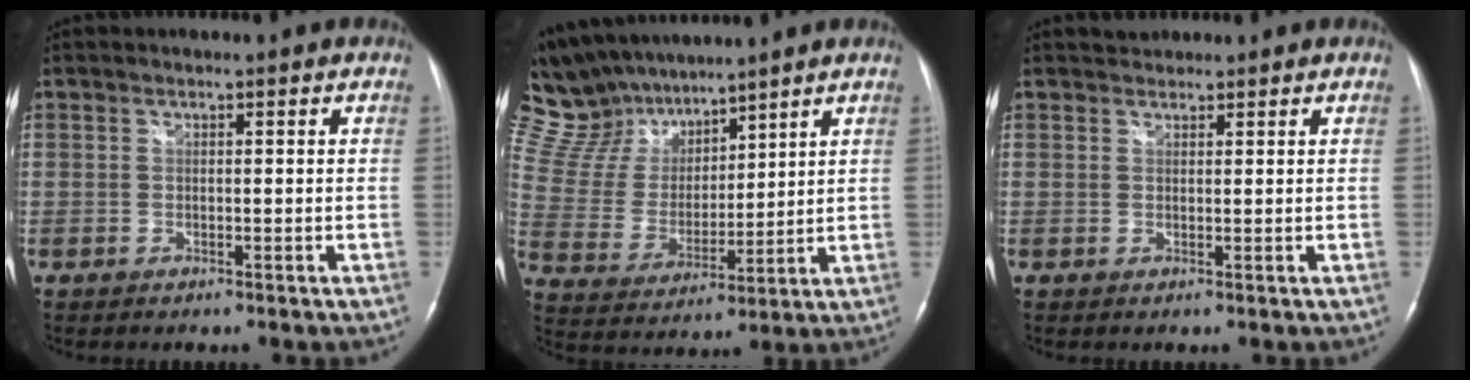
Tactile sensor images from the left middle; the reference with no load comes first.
{"total": 15.7, "force": [13.7, 5.5, 5.3], "torque": [-0.119, 0.031, 0.270]}
{"total": 1.4, "force": [1.2, 0.6, -0.2], "torque": [0.001, 0.011, 0.020]}